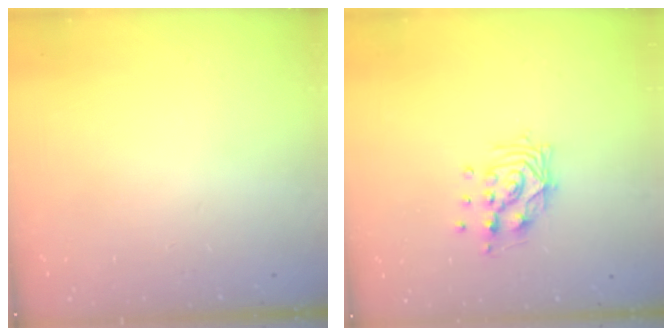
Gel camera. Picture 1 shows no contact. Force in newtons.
{"total": 10.6, "press": 10.5, "slide": 0.8}